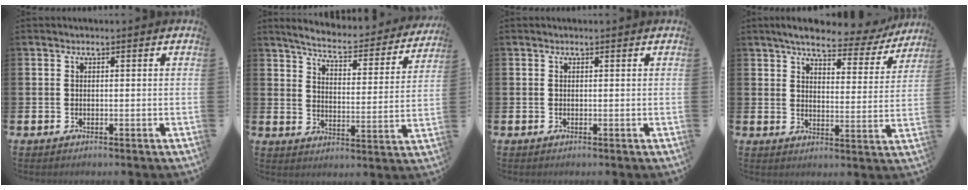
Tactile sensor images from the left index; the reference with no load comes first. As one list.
[{"total": 5.7, "force": [5.3, 0.8, 1.9], "torque": [-0.054, -0.047, 0.083]}, {"total": 0.0}, {"total": 5.9, "force": [5.3, 1.3, 2.3], "torque": [-0.050, -0.034, 0.083]}]